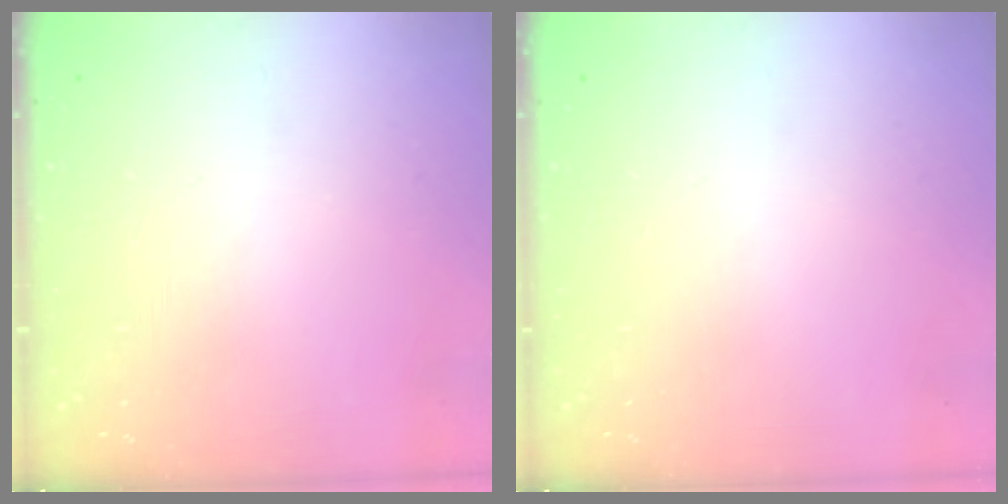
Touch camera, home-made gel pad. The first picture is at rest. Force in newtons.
{"total": 0.0}